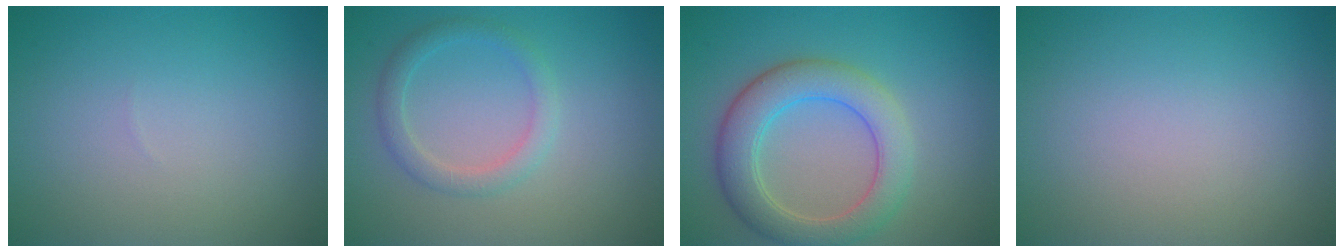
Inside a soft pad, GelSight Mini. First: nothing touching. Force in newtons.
{"total": 2.2, "press": 2.1, "slide": 0.2}
{"total": 5.4, "press": 5.4, "slide": 0.4}
{"total": 0.0}